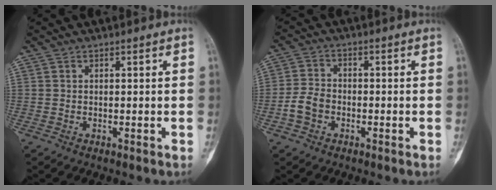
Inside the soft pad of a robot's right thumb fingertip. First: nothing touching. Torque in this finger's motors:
{"motor_torque": [0.21, 0.17, 0.31, -0.38, 0.00]}